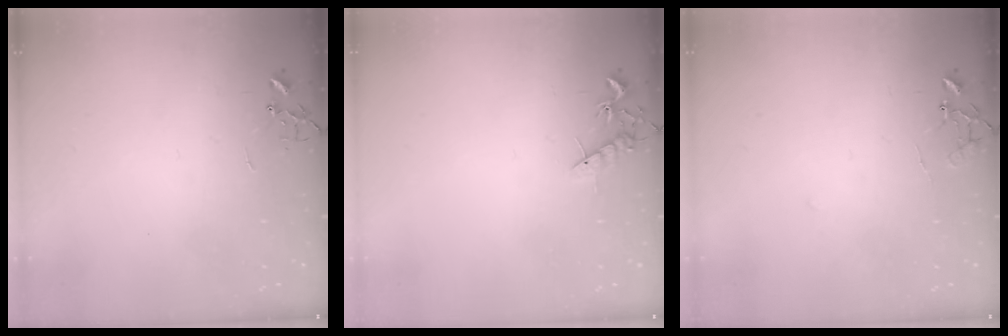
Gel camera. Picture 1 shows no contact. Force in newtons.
{"total": 7.5, "press": 7.4, "slide": 0.6}
{"total": 8.7, "press": 8.7, "slide": 0.8}